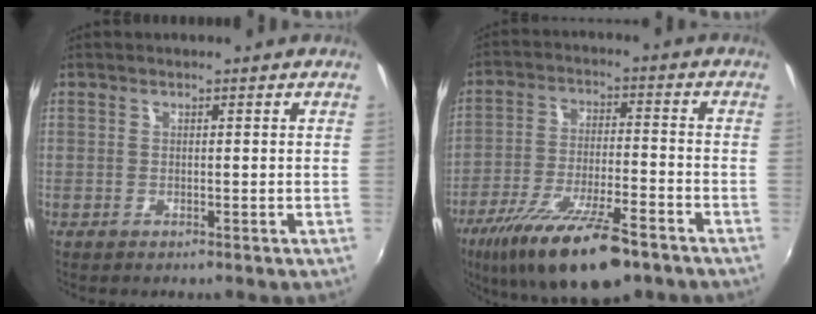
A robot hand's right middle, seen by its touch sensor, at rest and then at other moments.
{"total": 17.6, "force": [-12.2, 4.9, 11.8], "torque": [-0.228, -0.036, -0.204]}